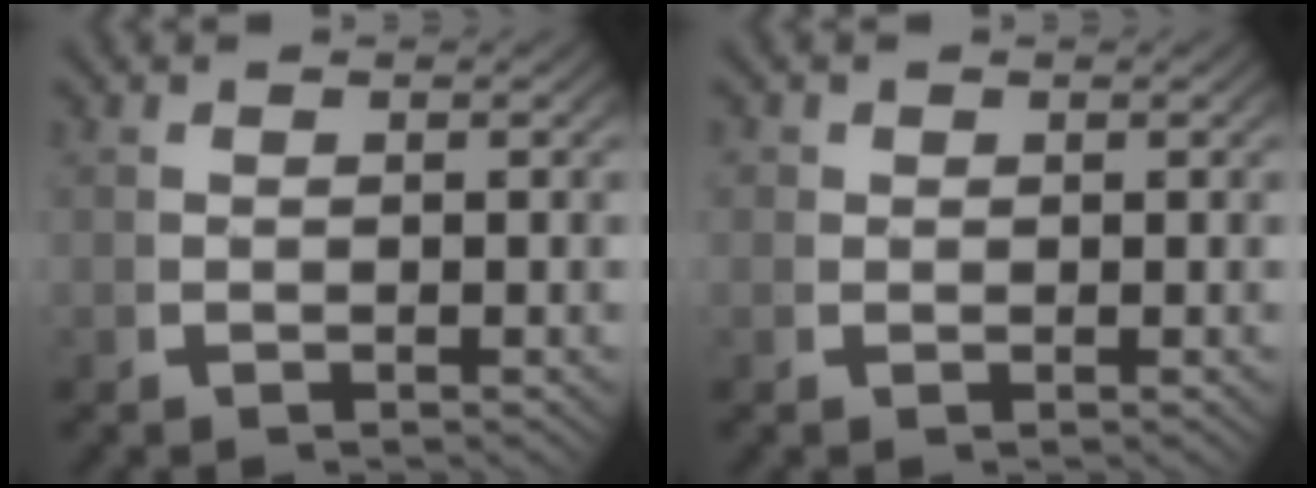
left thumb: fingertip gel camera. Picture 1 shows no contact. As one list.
[{"total": 0.8, "force": [0.2, 0.8, -0.1], "torque": [-0.002, -0.008, 0.003]}]